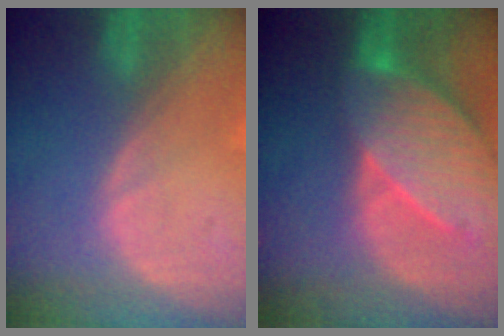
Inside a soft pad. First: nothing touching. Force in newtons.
{"total": 10.3, "press": 9.1, "slide": 4.9}